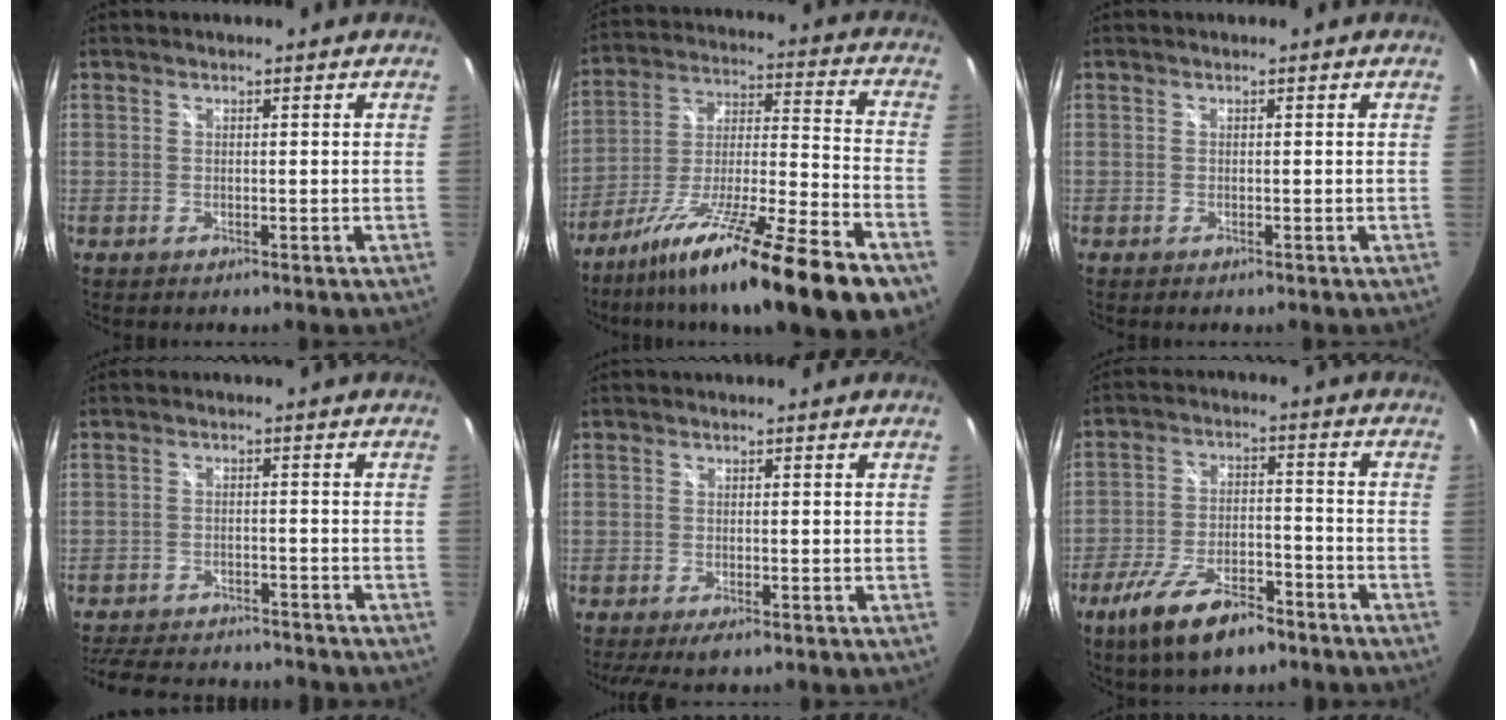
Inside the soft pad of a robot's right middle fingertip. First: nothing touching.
{"total": 25.3, "force": [-16.4, 3.2, 19.0], "torque": [-0.297, -0.040, -0.266]}
{"total": 0.0}
{"total": 15.8, "force": [-13.9, 4.6, 6.1], "torque": [-0.140, -0.008, -0.203]}
{"total": 4.2, "force": [-3.0, 0.9, 2.8], "torque": [-0.059, -0.021, -0.048]}
{"total": 13.1, "force": [-9.1, 4.7, 8.2], "torque": [-0.176, -0.018, -0.156]}